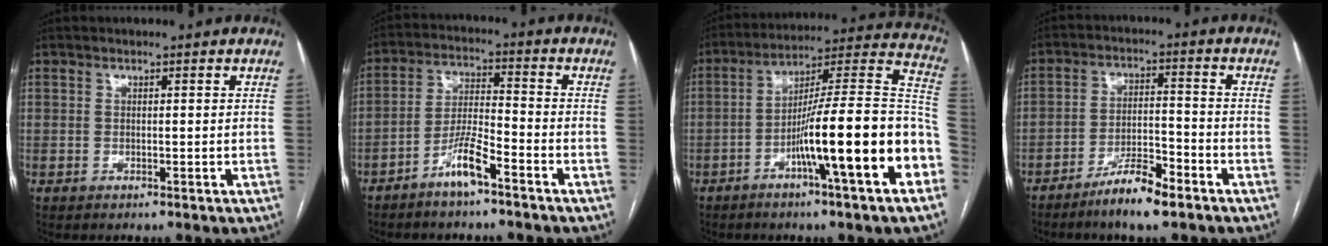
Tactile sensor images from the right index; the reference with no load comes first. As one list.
[{"total": 6.5, "force": [-4.4, 0.8, 4.7], "torque": [-0.098, 0.004, -0.085]}, {"total": 20.7, "force": [-7.4, 0.6, 19.3], "torque": [-0.241, 0.016, -0.116]}, {"total": 7.6, "force": [-5.5, 1.2, 5.1], "torque": [-0.093, -0.004, -0.099]}]